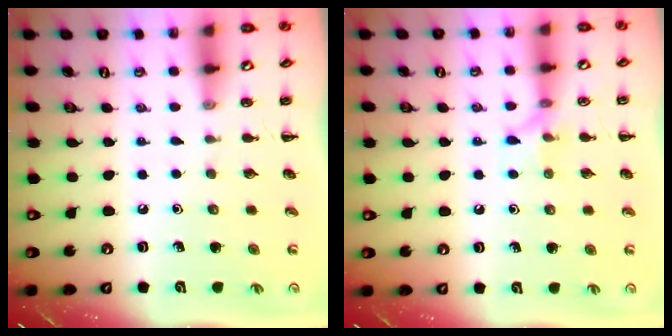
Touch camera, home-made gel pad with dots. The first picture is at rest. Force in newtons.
{"total": 5.6, "press": 5.5, "slide": 1.1}